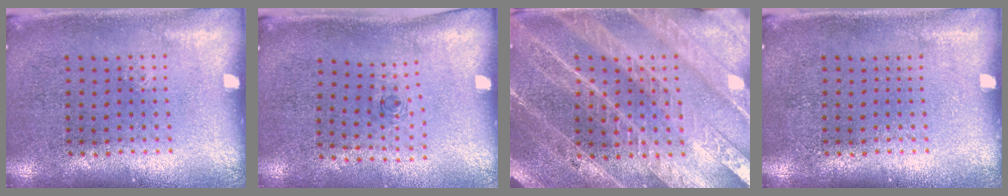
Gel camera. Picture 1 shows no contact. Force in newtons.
{"total": 0.7, "press": 0.2, "slide": 0.6}
{"total": 4.1, "press": 3.8, "slide": 1.7}
{"total": 0.0}